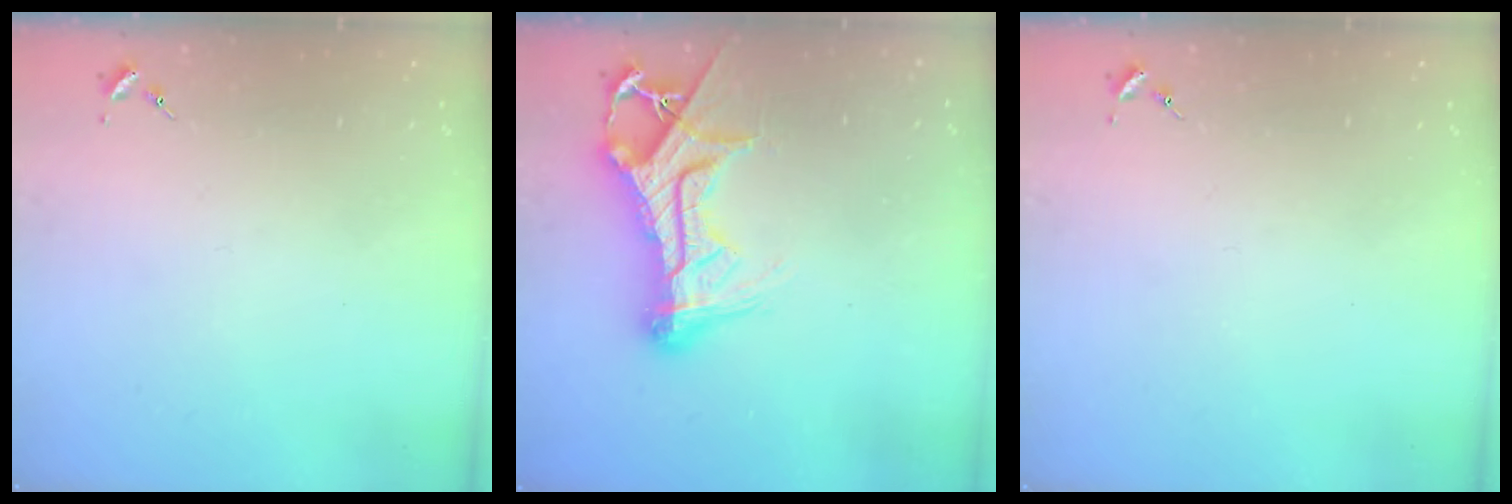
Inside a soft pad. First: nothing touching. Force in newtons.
{"total": 17.1, "press": 17.0, "slide": 1.6}
{"total": 0.0}